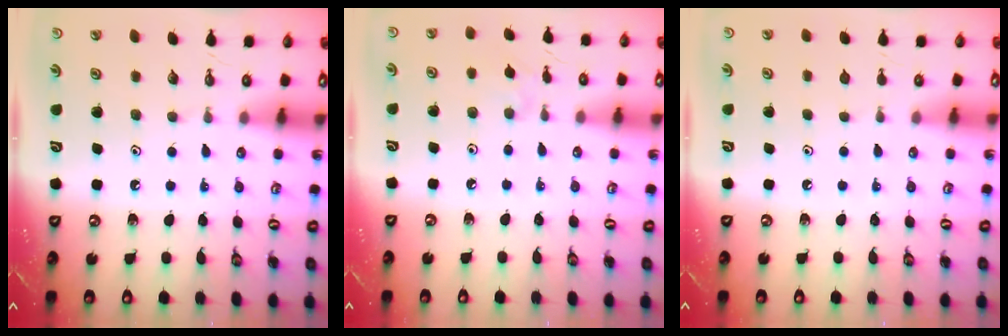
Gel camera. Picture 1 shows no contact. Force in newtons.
{"total": 1.9, "press": 1.9, "slide": 0.4}
{"total": 0.6, "press": 0.6, "slide": 0.2}